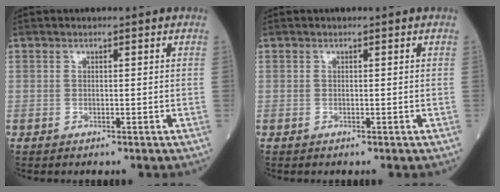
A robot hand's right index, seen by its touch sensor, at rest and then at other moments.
{"total": 0.0}